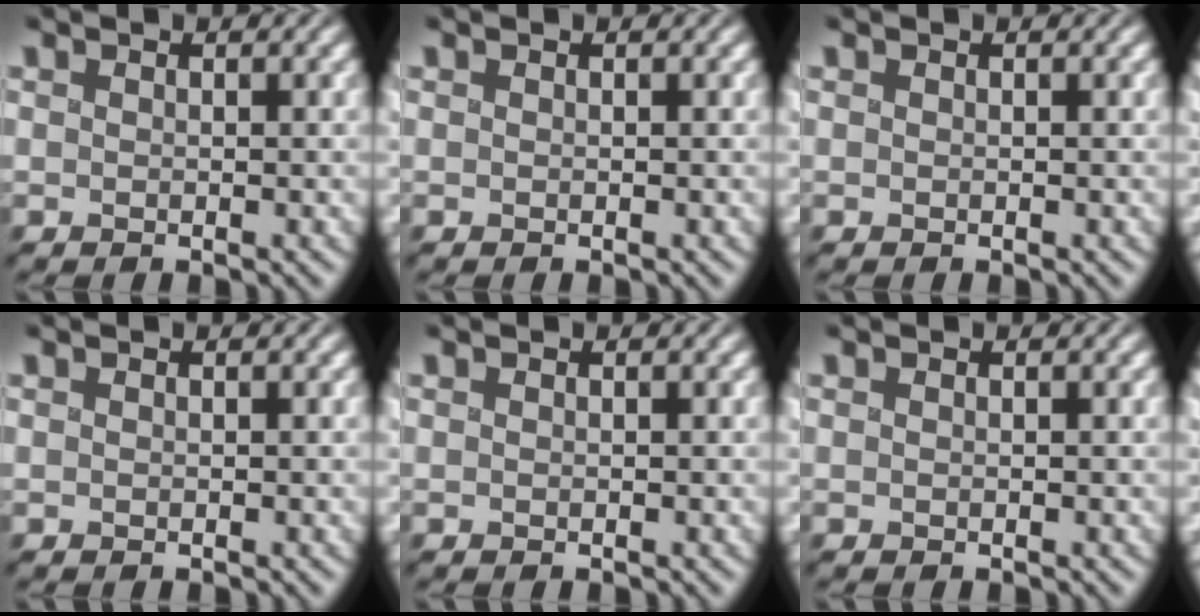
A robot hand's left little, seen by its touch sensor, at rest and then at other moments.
{"total": 0.0}
{"total": 0.0}
{"total": 0.0}
{"total": 0.0}
{"total": 0.0}